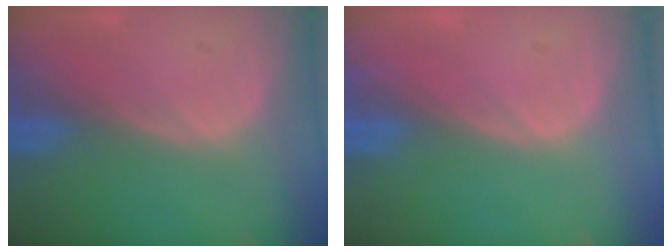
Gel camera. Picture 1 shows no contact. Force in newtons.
{"total": 0.0}